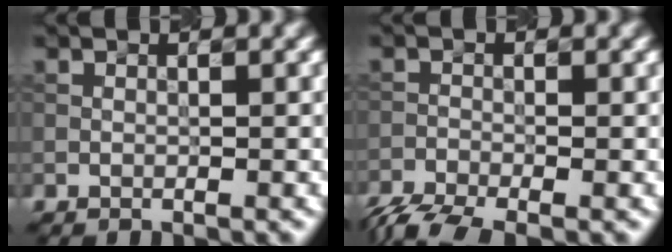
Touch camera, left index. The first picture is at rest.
{"total": 4.3, "force": [-3.4, 1.1, 2.3], "torque": [-0.046, -0.016, -0.076]}